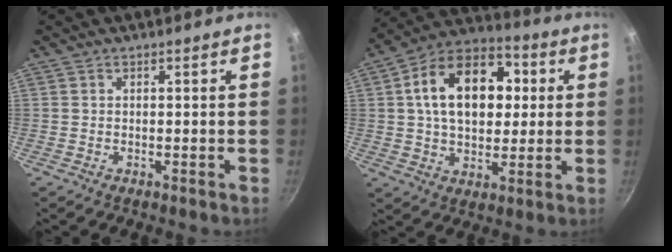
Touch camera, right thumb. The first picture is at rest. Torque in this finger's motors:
{"motor_torque": [0.83, 2.64, 1.29, 0.05, 0.46]}